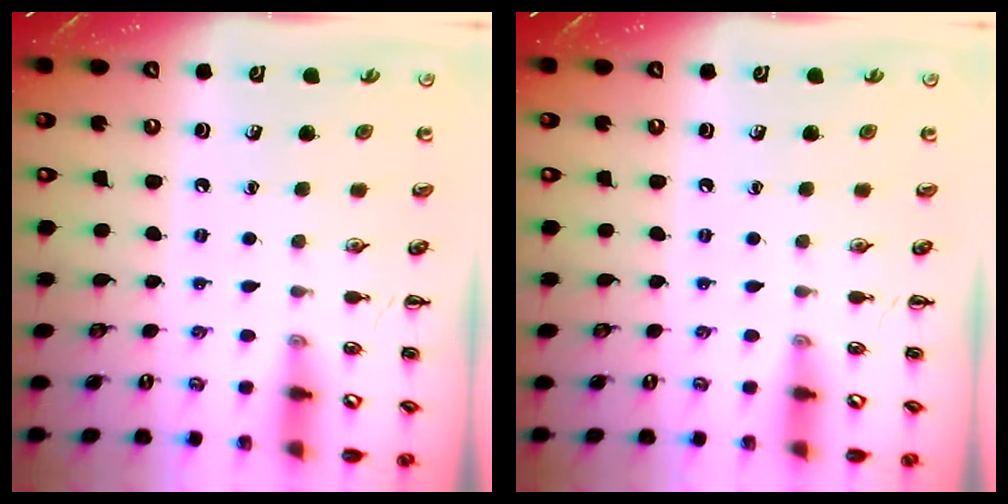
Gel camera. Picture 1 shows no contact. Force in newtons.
{"total": 0.0}